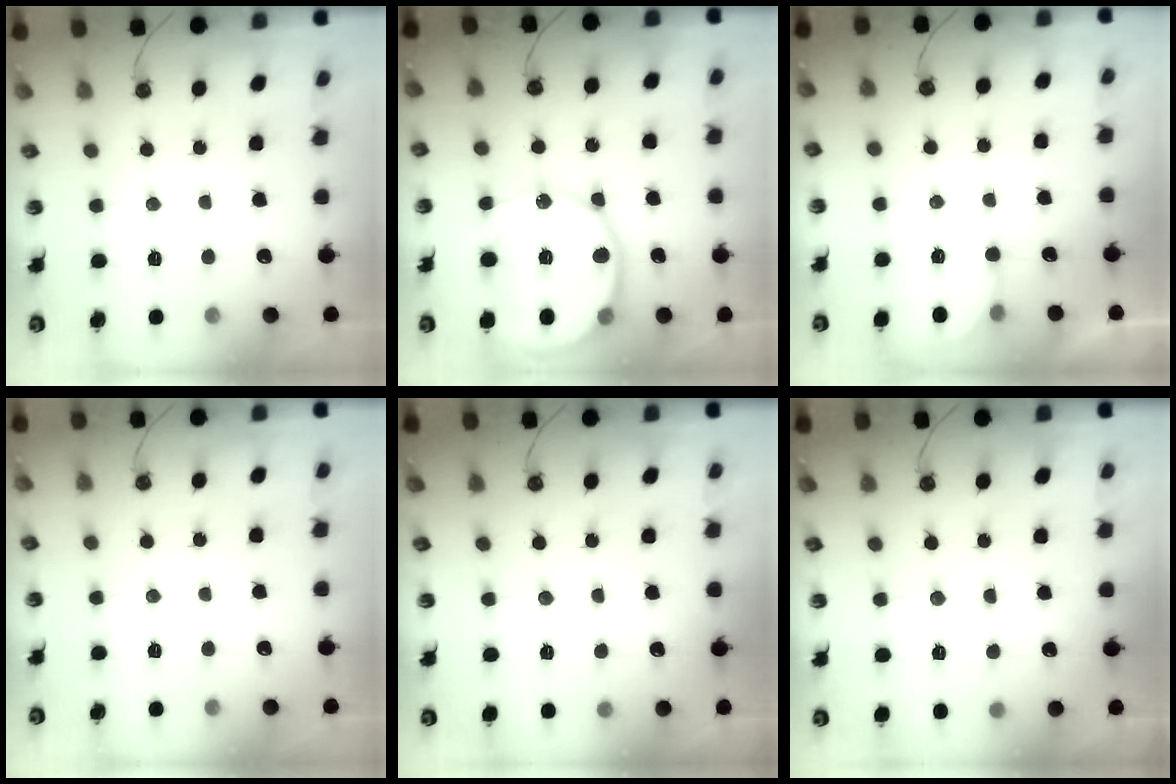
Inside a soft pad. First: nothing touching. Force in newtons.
{"total": 16.4, "press": 16.3, "slide": 1.9}
{"total": 2.8, "press": 2.8, "slide": 0.3}
{"total": 0.0}
{"total": 2.5, "press": 2.5, "slide": 0.3}
{"total": 5.2, "press": 5.1, "slide": 0.7}